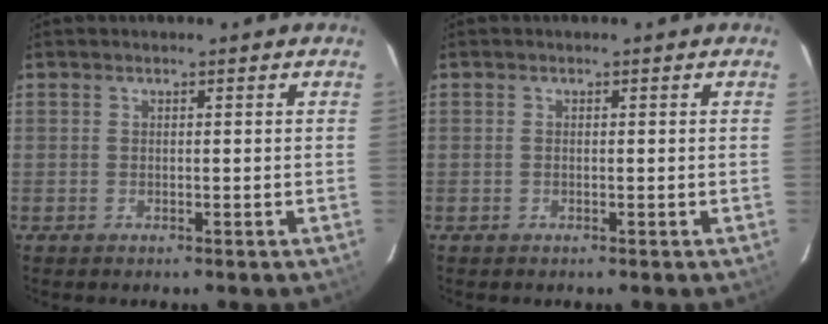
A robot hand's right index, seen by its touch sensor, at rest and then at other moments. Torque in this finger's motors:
{"motor_torque": [0.08, 0.05, -0.02, 0.00]}